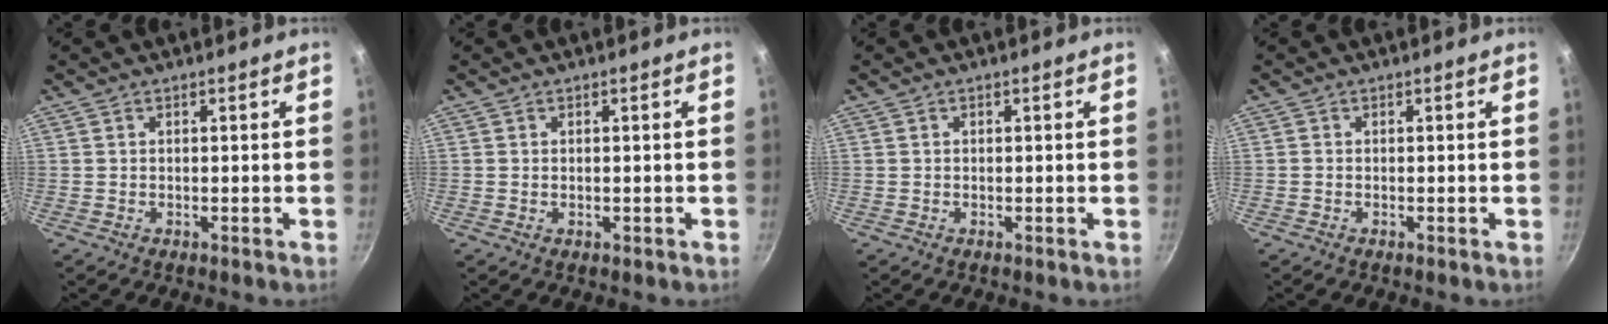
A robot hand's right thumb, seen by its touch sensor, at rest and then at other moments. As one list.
[{"total": 0.6, "force": [0.0, 0.4, 0.5], "torque": [-0.005, 0.001, 0.000]}, {"total": 0.0}, {"total": 0.0}]